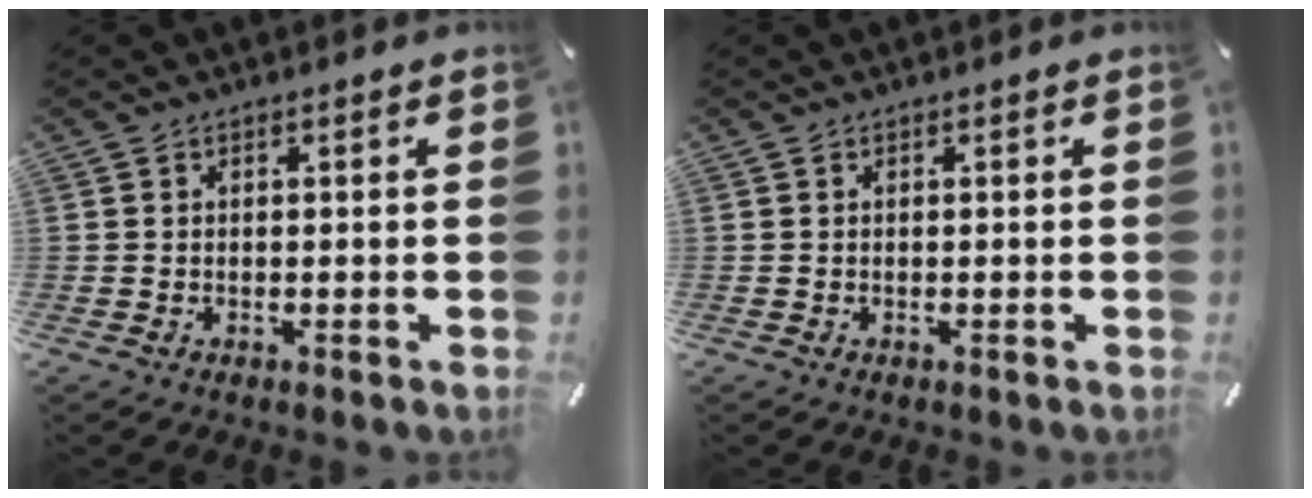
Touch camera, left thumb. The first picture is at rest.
{"total": 0.0}